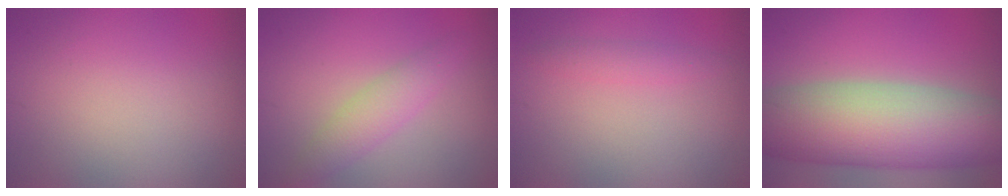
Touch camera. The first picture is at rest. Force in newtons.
{"total": 2.8, "press": 2.8, "slide": 0.1}
{"total": 1.4, "press": 1.4, "slide": 0.1}
{"total": 12.8, "press": 12.8, "slide": 0.5}